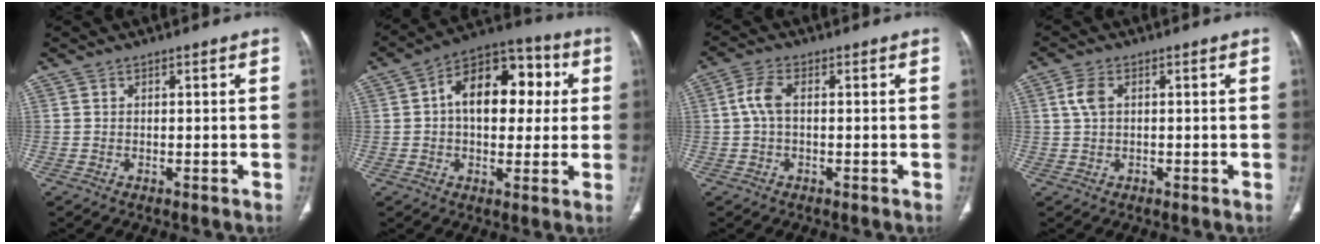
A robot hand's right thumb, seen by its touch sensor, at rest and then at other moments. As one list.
[{"total": 16.5, "force": [2.6, 10.3, 12.6], "torque": [-0.149, 0.030, 0.031]}, {"total": 4.2, "force": [0.2, 2.1, 3.6], "torque": [-0.087, 0.008, 0.001]}, {"total": 3.5, "force": [0.6, 2.3, 2.5], "torque": [-0.063, 0.006, 0.009]}]